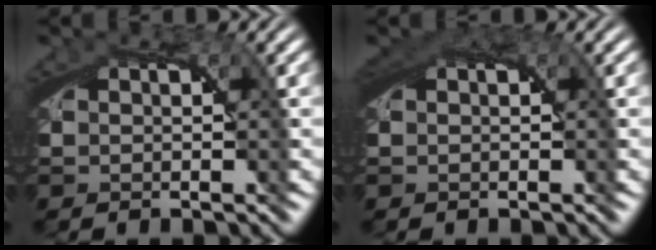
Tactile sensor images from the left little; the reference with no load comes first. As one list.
[{"total": 1.4, "force": [0.6, 0.8, 0.9], "torque": [-0.019, -0.001, 0.009]}]